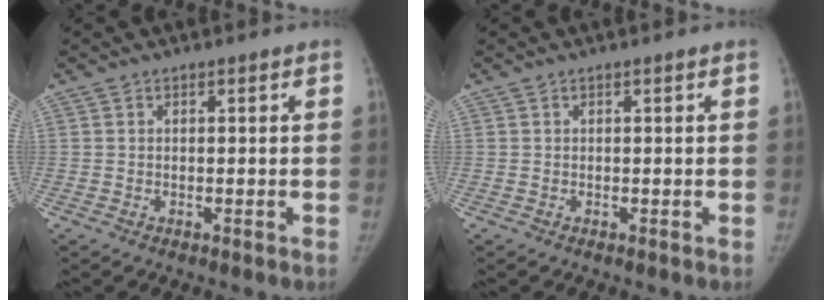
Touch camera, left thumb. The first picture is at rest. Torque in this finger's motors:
{"motor_torque": [0.32, -0.31, 0.31, -0.21, 0.01]}